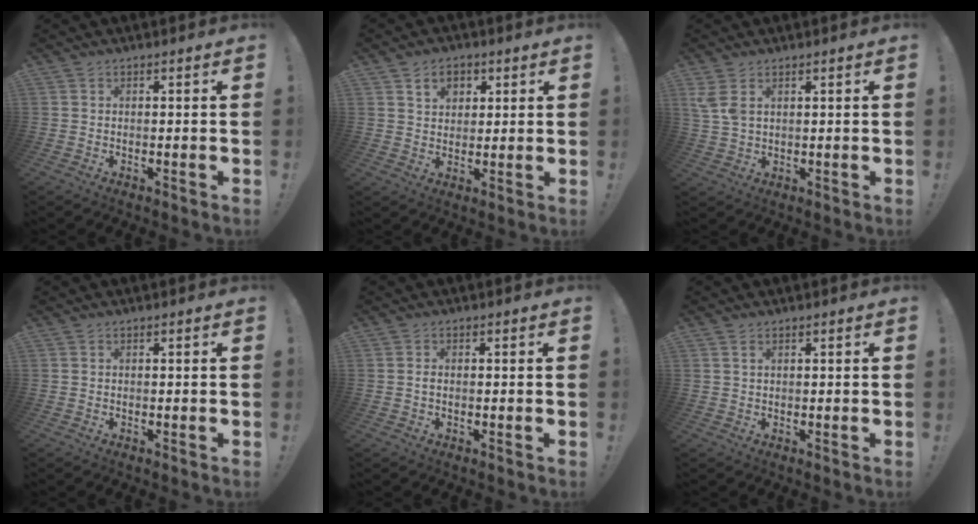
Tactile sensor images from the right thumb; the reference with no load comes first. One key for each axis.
{"total": 6.4, "fx": 3.1, "fy": 4.8, "fz": 2.8, "tx": -0.037, "ty": -0.010, "tz": 0.056}
{"total": 4.6, "fx": 2.2, "fy": 2.4, "fz": 3.3, "tx": -0.069, "ty": -0.011, "tz": 0.040}
{"total": 0.0}
{"total": 0.7, "fx": -0.1, "fy": 0.3, "fz": 0.6, "tx": -0.011, "ty": 0.001, "tz": -0.003}
{"total": 1.2, "fx": 0.7, "fy": 0.4, "fz": 0.9, "tx": -0.013, "ty": -0.001, "tz": 0.011}